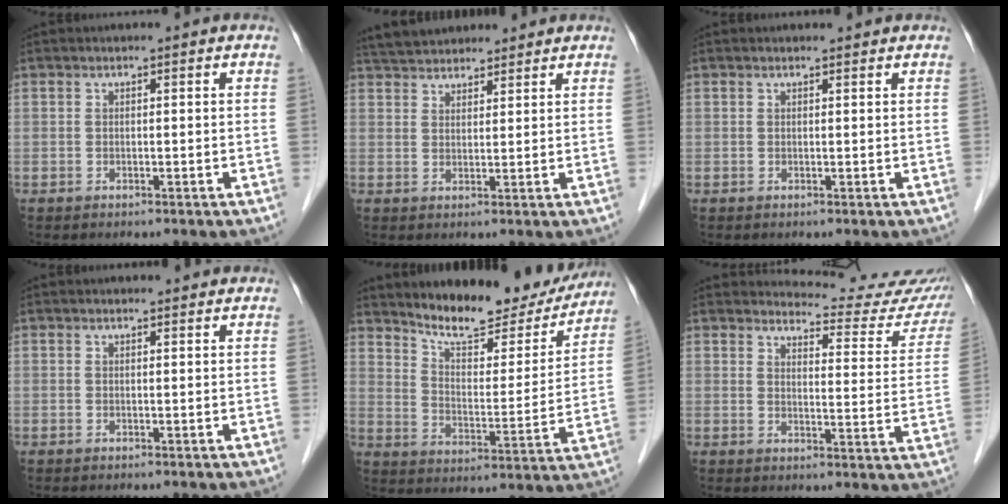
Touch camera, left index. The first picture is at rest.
{"total": 8.9, "force": [8.2, 2.7, 2.5], "torque": [-0.040, 0.038, 0.133]}
{"total": 1.0, "force": [1.0, 0.1, 0.0], "torque": [-0.011, 0.002, 0.015]}
{"total": 1.7, "force": [1.7, 0.3, 0.2], "torque": [-0.011, 0.007, 0.022]}
{"total": 16.9, "force": [15.2, 4.1, 6.1], "torque": [-0.085, -0.024, 0.217]}
{"total": 15.4, "force": [15.2, 2.0, 1.7], "torque": [-0.001, -0.083, 0.152]}